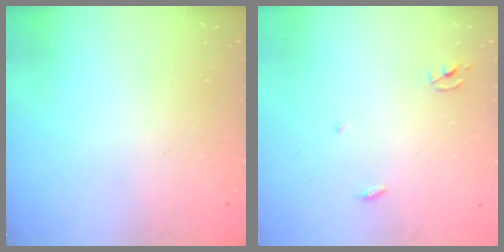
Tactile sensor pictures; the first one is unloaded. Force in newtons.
{"total": 2.3, "press": 2.3, "slide": 0.1}